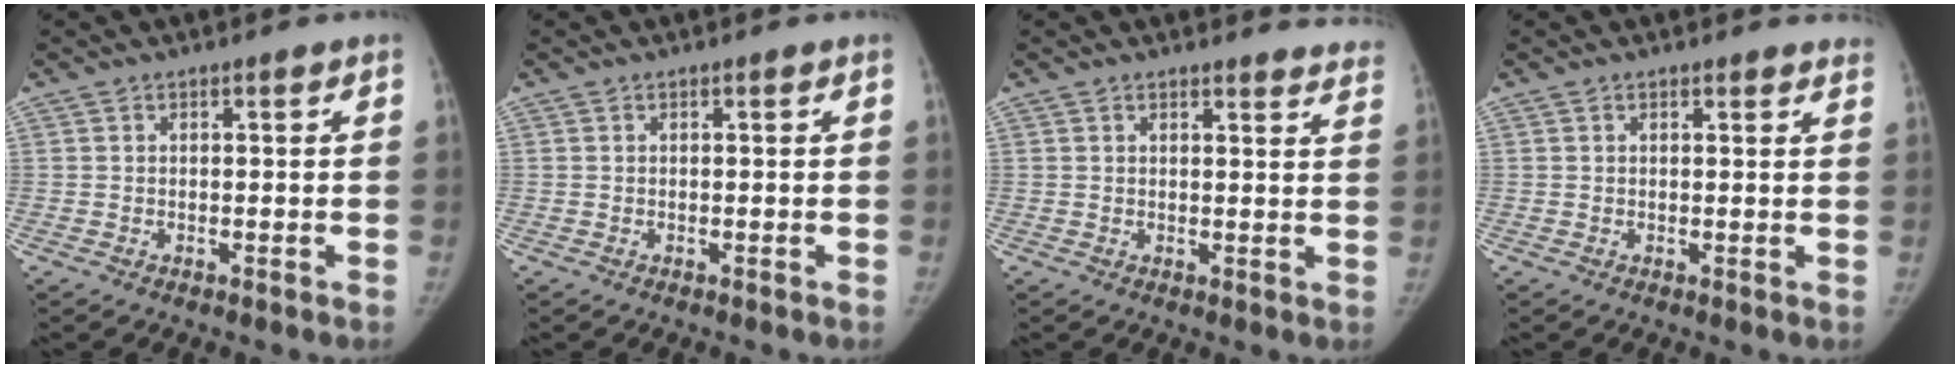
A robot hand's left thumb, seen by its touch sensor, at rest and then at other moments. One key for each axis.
{"total": 0.0}
{"total": 8.1, "fx": 7.9, "fy": 1.5, "fz": 0.3, "tx": 0.039, "ty": -0.052, "tz": 0.054}
{"total": 2.5, "fx": 2.3, "fy": 0.9, "fz": 0.2, "tx": 0.017, "ty": -0.010, "tz": 0.008}